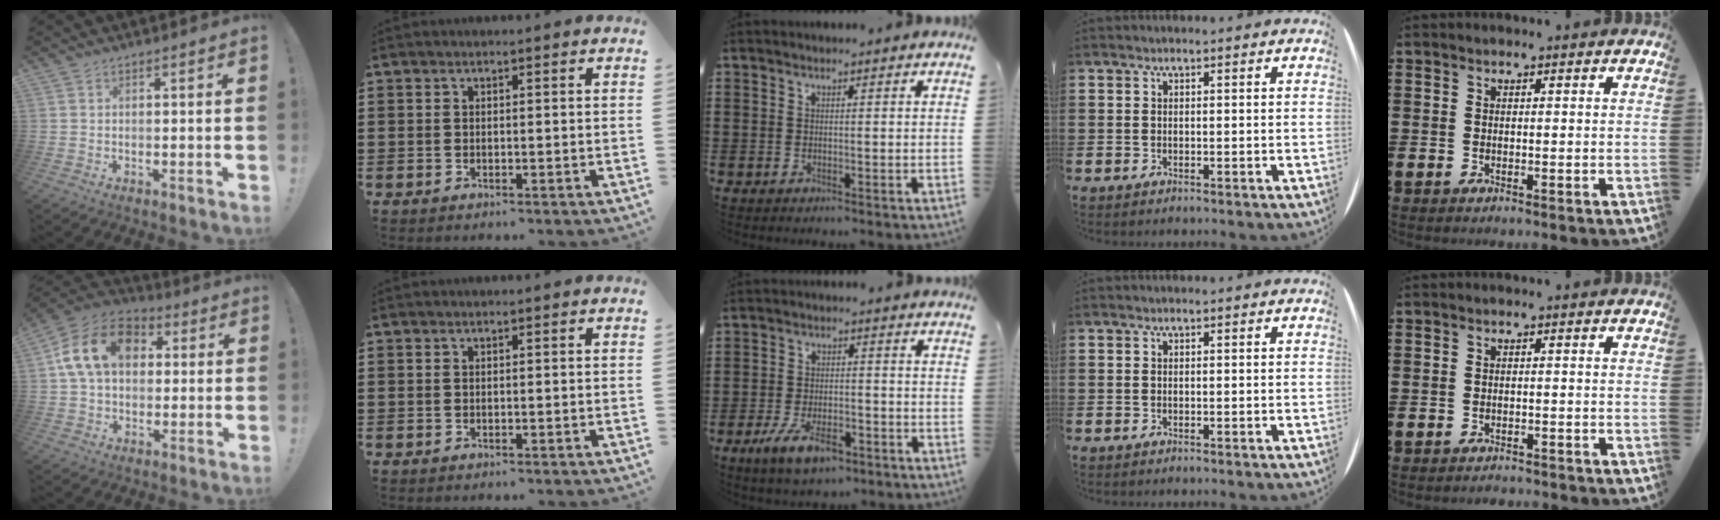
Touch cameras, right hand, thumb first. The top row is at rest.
{"thumb": {"total": 16.9, "force": [4.5, 12.0, 10.9], "torque": [-0.178, 0.011, 0.087]}, "middle": {"total": 6.2, "force": [-3.9, 2.5, 4.1], "torque": [-0.084, 0.004, -0.072]}, "little": {"total": 1.0, "force": [-1.0, 0.0, -0.1], "torque": [-0.001, 0.001, -0.020]}}